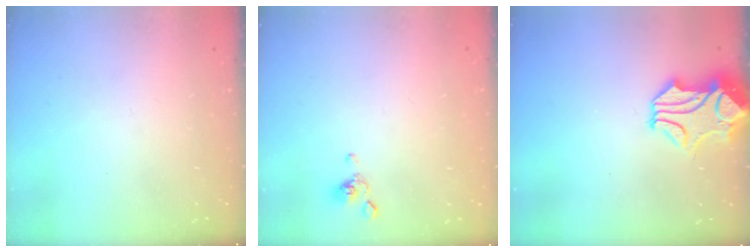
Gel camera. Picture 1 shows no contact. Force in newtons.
{"total": 2.3, "press": 2.2, "slide": 0.5}
{"total": 2.0, "press": 1.5, "slide": 1.3}